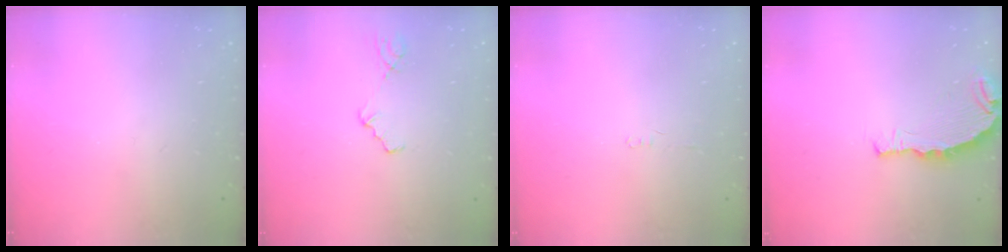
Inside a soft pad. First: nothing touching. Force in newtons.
{"total": 2.2, "press": 2.2, "slide": 0.2}
{"total": 1.1, "press": 1.0, "slide": 0.3}
{"total": 5.7, "press": 5.6, "slide": 1.1}